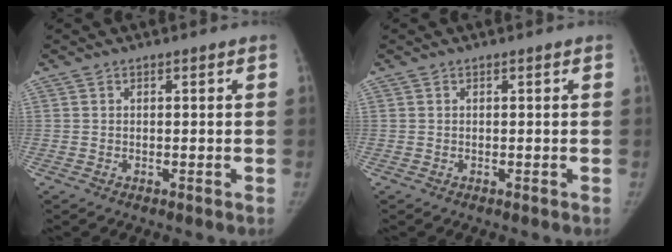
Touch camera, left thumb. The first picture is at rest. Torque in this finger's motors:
{"motor_torque": [0.03, -0.01, 0.23, -0.14, 0.03]}